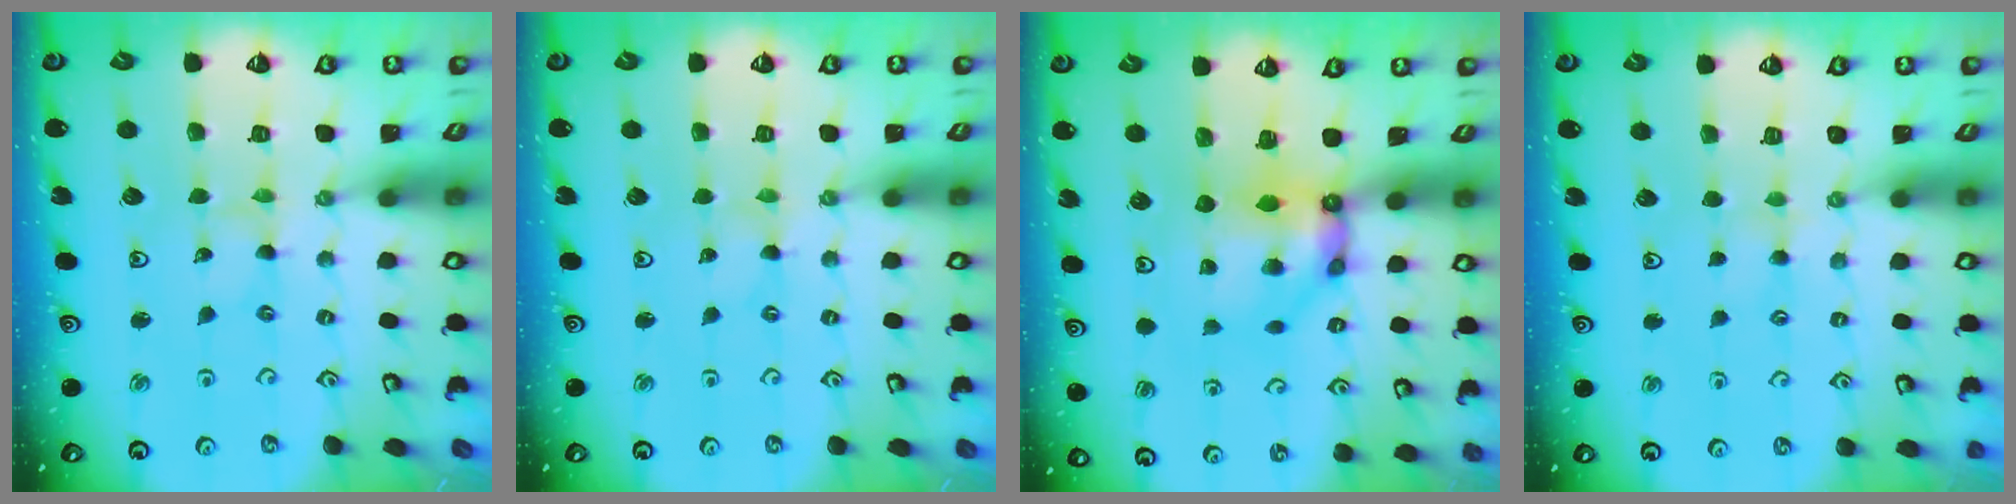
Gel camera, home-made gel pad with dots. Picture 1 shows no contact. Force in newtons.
{"total": 0.0}
{"total": 8.1, "press": 8.1, "slide": 0.6}
{"total": 2.3, "press": 2.3, "slide": 0.3}